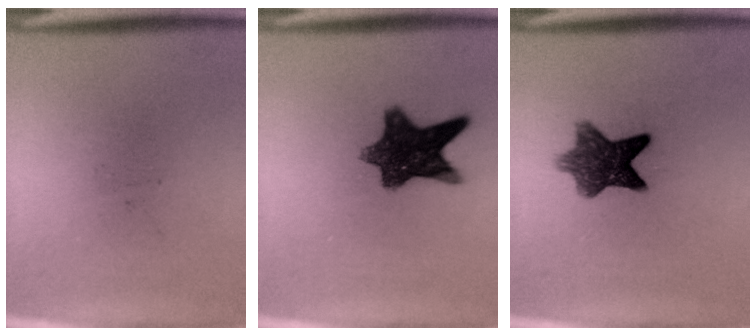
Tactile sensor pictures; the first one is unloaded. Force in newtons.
{"total": 10.2}
{"total": 8.0}